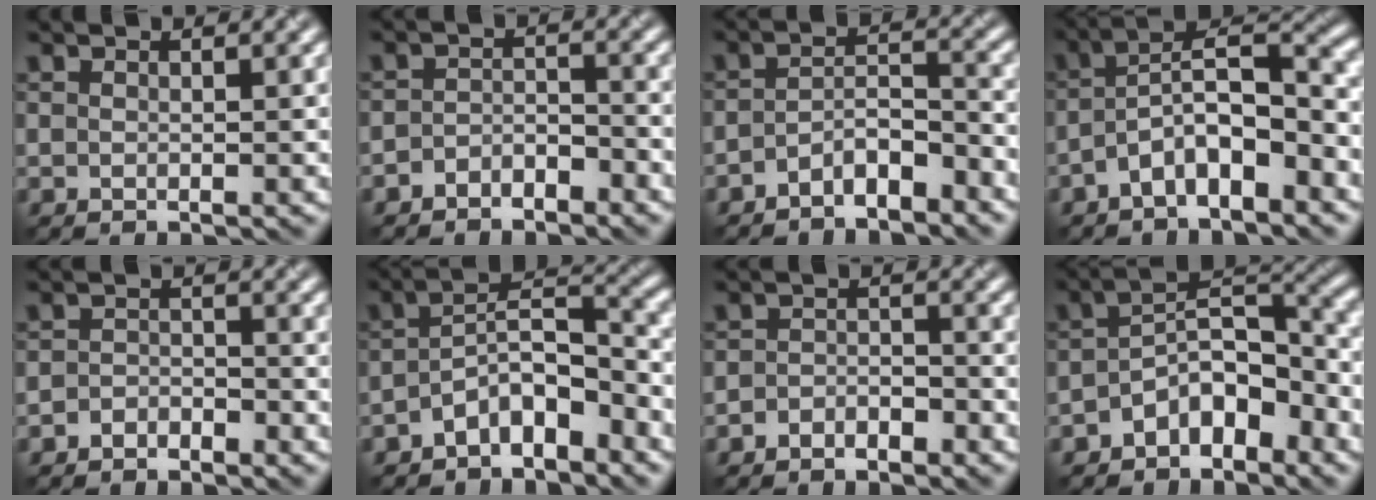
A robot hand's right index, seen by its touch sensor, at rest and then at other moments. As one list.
[{"total": 2.3, "force": [-2.0, 0.9, 0.7], "torque": [-0.016, 0.007, -0.043]}, {"total": 3.7, "force": [-2.8, 1.1, 2.3], "torque": [-0.042, 0.008, -0.054]}, {"total": 6.2, "force": [-3.2, 2.0, 4.9], "torque": [-0.086, 0.021, -0.063]}, {"total": 1.7, "force": [-1.4, 0.8, 0.4], "torque": [-0.007, 0.008, -0.033]}, {"total": 5.9, "force": [-3.8, 2.1, 4.0], "torque": [-0.064, 0.014, -0.073]}, {"total": 2.0, "force": [-1.6, 1.0, 0.8], "torque": [-0.015, 0.009, -0.035]}, {"total": 6.0, "force": [-3.6, 2.8, 4.0], "torque": [-0.054, 0.016, -0.073]}]